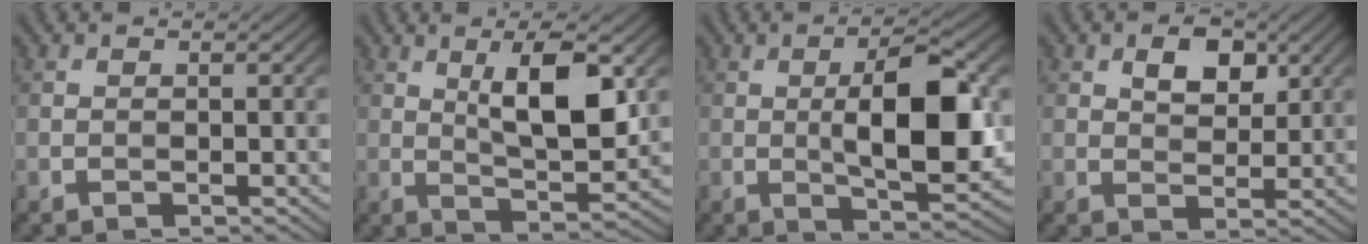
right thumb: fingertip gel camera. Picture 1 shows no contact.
{"total": 9.1, "force": [2.9, 3.0, 8.1], "torque": [-0.138, -0.004, 0.049]}
{"total": 10.4, "force": [0.4, 3.5, 9.7], "torque": [-0.148, 0.001, 0.006]}
{"total": 4.7, "force": [2.1, 2.8, 3.1], "torque": [-0.050, -0.002, 0.035]}